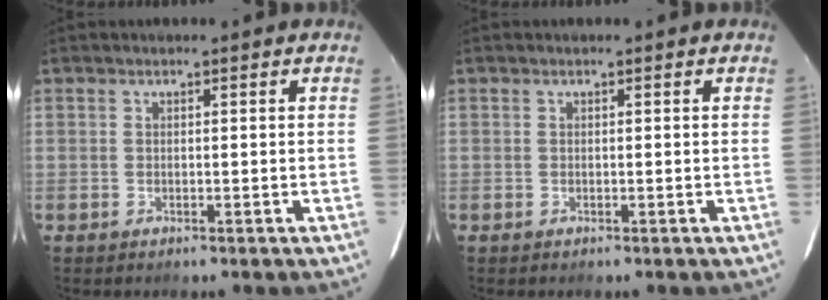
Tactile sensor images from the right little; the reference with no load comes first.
{"total": 0.0}